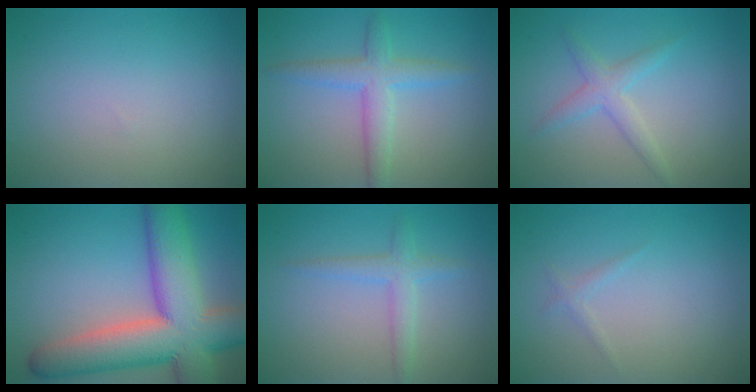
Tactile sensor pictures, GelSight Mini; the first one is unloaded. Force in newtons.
{"total": 3.5, "press": 3.5, "slide": 0.2}
{"total": 2.2, "press": 2.2, "slide": 0.1}
{"total": 12.9, "press": 12.8, "slide": 0.8}
{"total": 2.2, "press": 2.2, "slide": 0.0}
{"total": 0.8, "press": 0.8, "slide": 0.1}